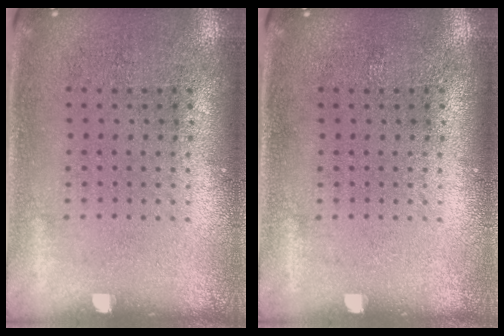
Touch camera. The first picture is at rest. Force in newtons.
{"total": 0.0}